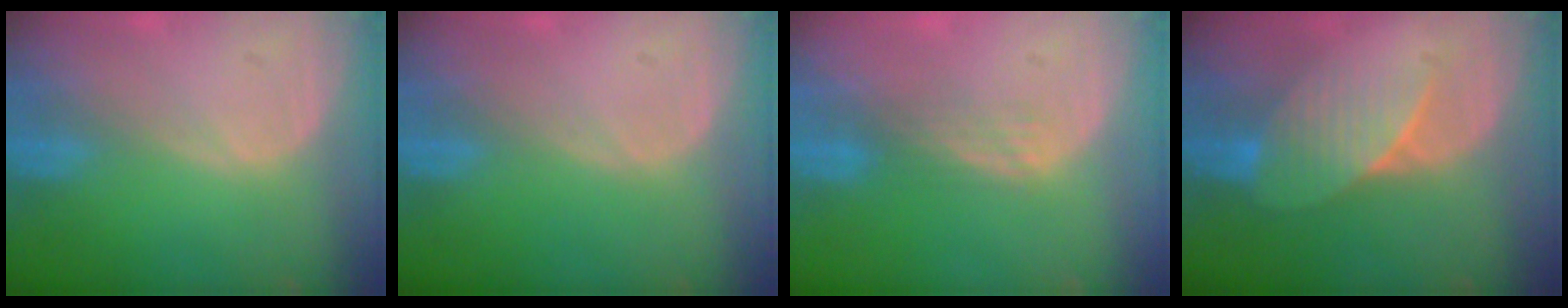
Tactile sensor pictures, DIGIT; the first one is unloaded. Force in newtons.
{"total": 0.0}
{"total": 2.2, "press": 2.2, "slide": 0.2}
{"total": 7.1, "press": 6.5, "slide": 2.8}